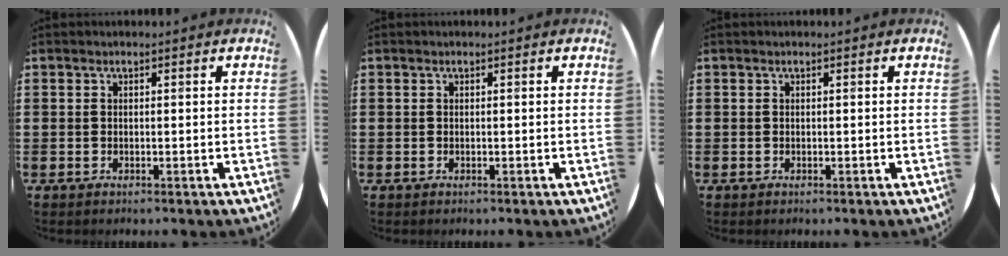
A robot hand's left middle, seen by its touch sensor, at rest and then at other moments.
{"total": 0.0}
{"total": 0.0}